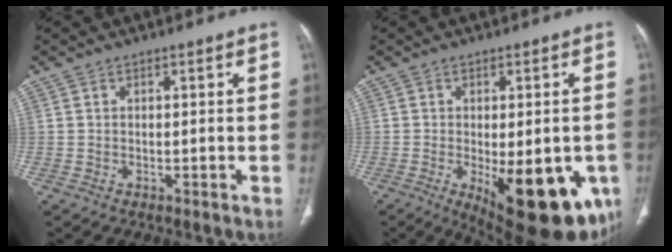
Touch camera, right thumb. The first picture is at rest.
{"total": 20.8, "force": [-6.8, 8.5, 17.7], "torque": [-0.180, -0.018, -0.071]}